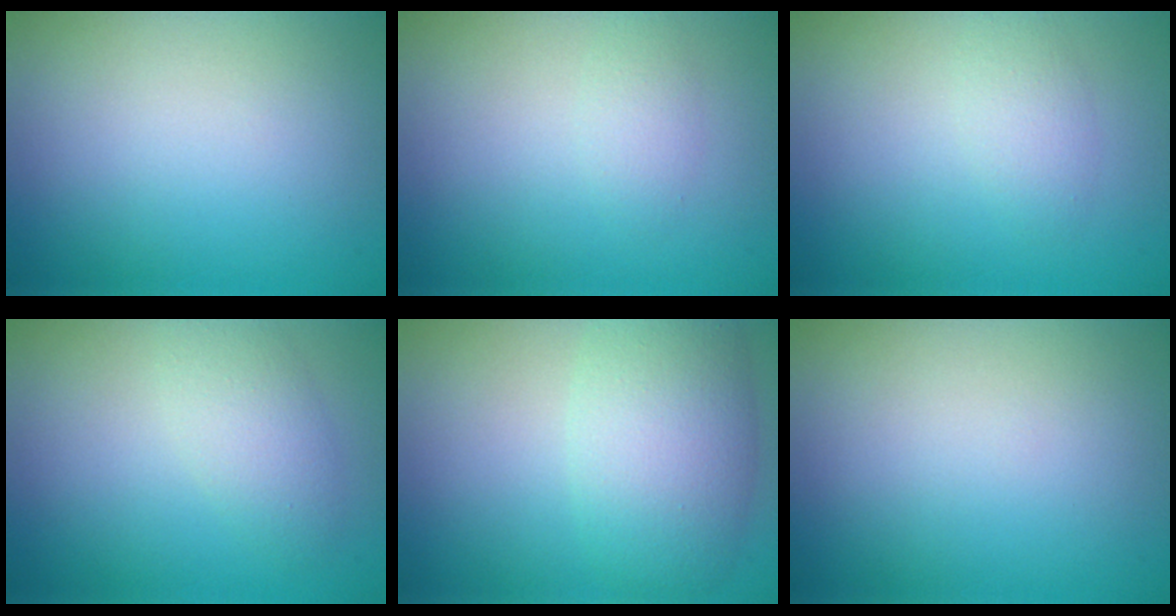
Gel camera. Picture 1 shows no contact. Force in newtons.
{"total": 1.3, "press": 1.3, "slide": 0.1}
{"total": 1.8, "press": 1.8, "slide": 0.1}
{"total": 2.9, "press": 2.9, "slide": 0.1}
{"total": 4.5, "press": 4.4, "slide": 0.6}
{"total": 0.0}